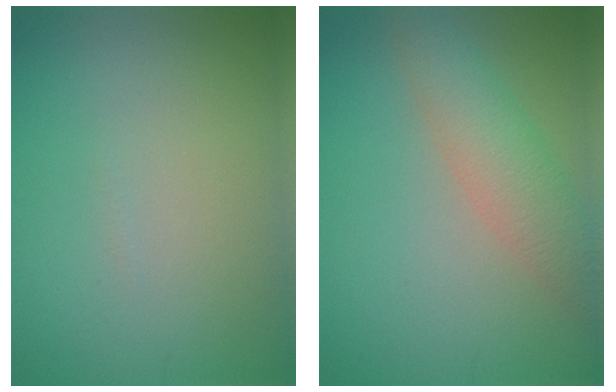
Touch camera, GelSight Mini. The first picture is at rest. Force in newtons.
{"total": 4.1, "press": 4.1, "slide": 0.0}